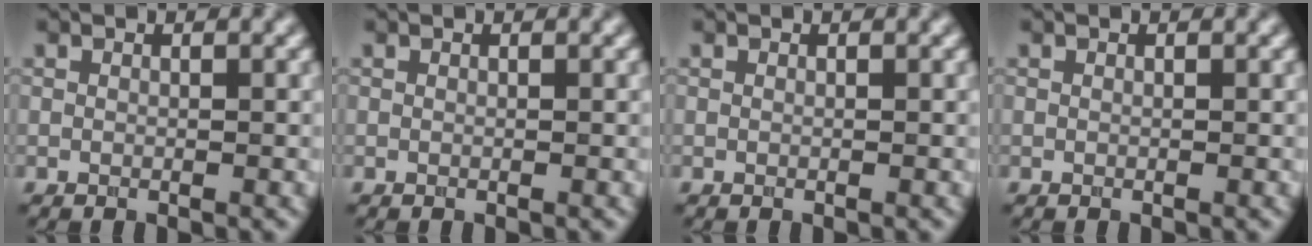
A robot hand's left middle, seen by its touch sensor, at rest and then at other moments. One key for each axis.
{"total": 0.0}
{"total": 0.0}
{"total": 0.0}